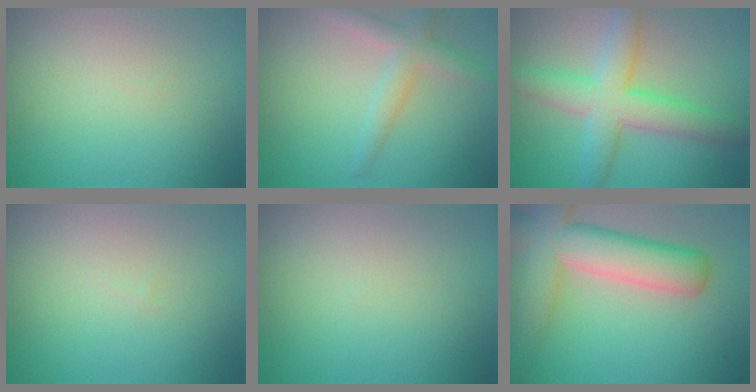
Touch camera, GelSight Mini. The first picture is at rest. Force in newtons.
{"total": 3.0, "press": 3.0, "slide": 0.1}
{"total": 6.3, "press": 6.3, "slide": 0.1}
{"total": 0.0}
{"total": 0.0}
{"total": 9.4, "press": 9.3, "slide": 0.6}